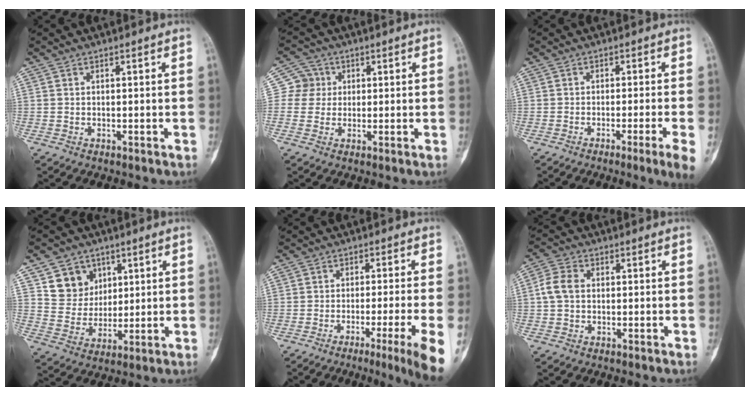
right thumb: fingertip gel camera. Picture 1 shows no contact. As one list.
[{"total": 4.6, "force": [0.7, 4.5, 0.4], "torque": [0.022, 0.007, 0.006]}, {"total": 5.5, "force": [-2.8, -1.1, 4.6], "torque": [-0.075, -0.003, -0.043]}, {"total": 9.2, "force": [4.4, 7.7, 2.3], "torque": [-0.002, -0.025, 0.088]}, {"total": 9.9, "force": [-5.2, -1.1, 8.4], "torque": [-0.124, -0.004, -0.077]}, {"total": 4.9, "force": [0.2, 3.7, 3.2], "torque": [-0.067, 0.014, -0.001]}]